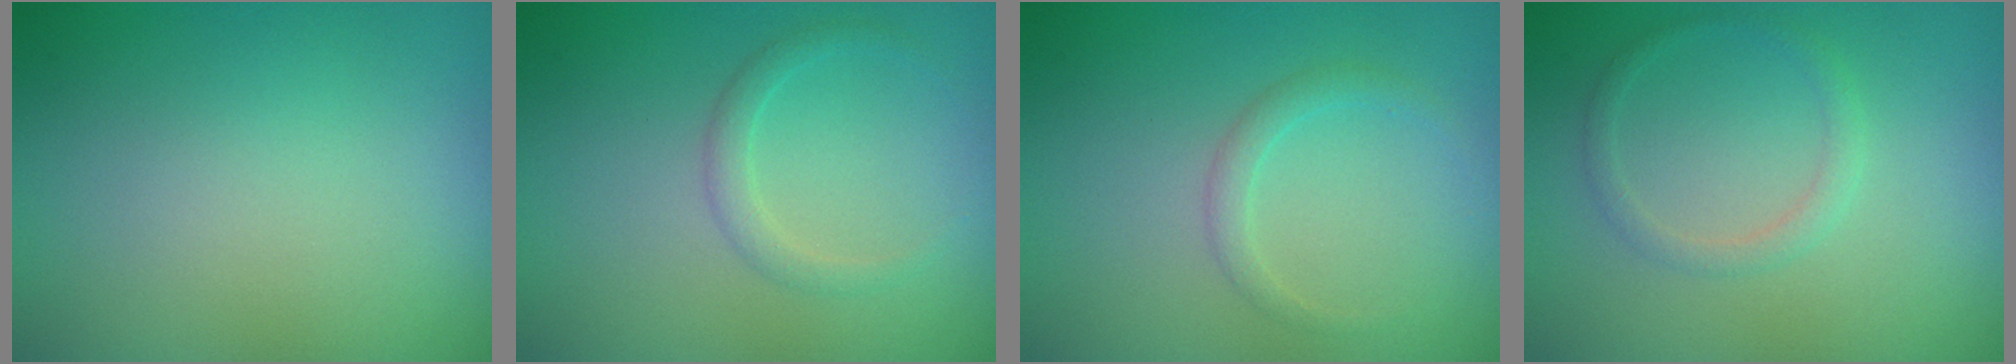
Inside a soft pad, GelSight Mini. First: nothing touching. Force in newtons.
{"total": 1.5, "press": 1.5, "slide": 0.1}
{"total": 1.4, "press": 1.4, "slide": 0.0}
{"total": 1.4, "press": 1.4, "slide": 0.1}